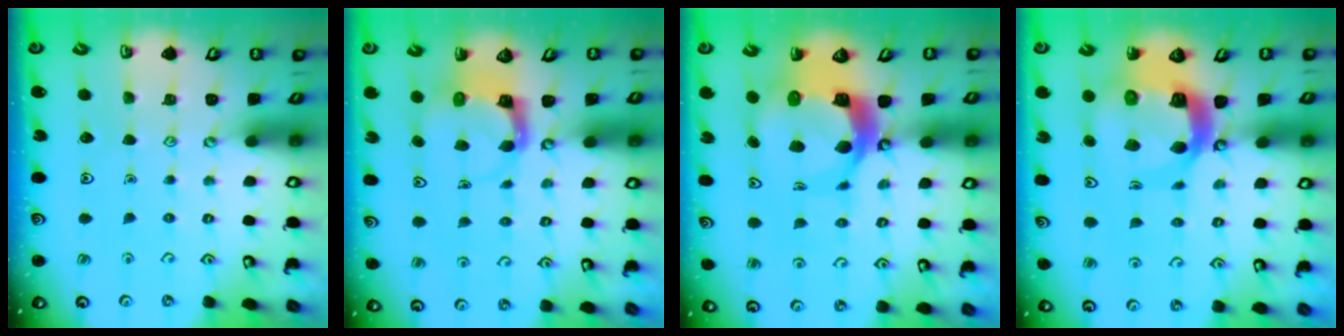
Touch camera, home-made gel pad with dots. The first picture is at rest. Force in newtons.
{"total": 3.8, "press": 3.8, "slide": 0.3}
{"total": 10.9, "press": 10.7, "slide": 1.7}
{"total": 10.2, "press": 10.1, "slide": 1.3}